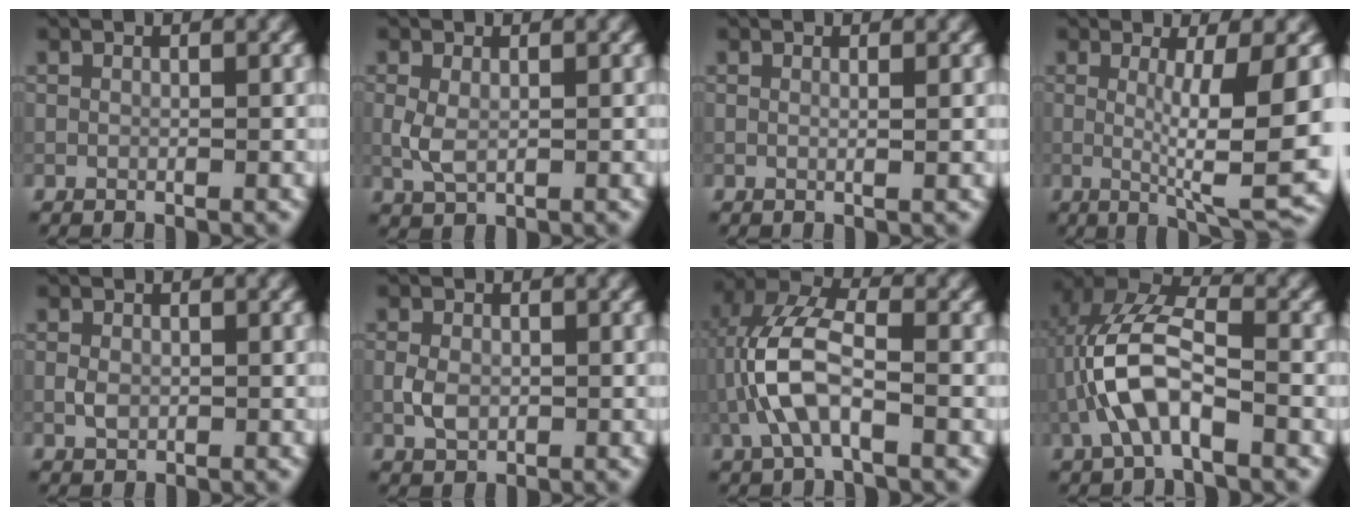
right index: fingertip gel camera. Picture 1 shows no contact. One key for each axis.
{"total": 2.1, "fx": 0.0, "fy": 1.3, "fz": 1.7, "tx": -0.043, "ty": -0.002, "tz": 0.003}
{"total": 1.0, "fx": 0.2, "fy": 0.3, "fz": 0.9, "tx": -0.007, "ty": 0.002, "tz": -0.001}
{"total": 9.5, "fx": 0.0, "fy": 1.6, "fz": 9.3, "tx": -0.134, "ty": -0.010, "tz": 0.004}
{"total": 1.4, "fx": -0.2, "fy": 1.0, "fz": 0.9, "tx": -0.018, "ty": -0.002, "tz": -0.003}
{"total": 2.2, "fx": -0.3, "fy": 1.6, "fz": 1.5, "tx": -0.031, "ty": -0.002, "tz": -0.007}
{"total": 6.8, "fx": -1.4, "fy": 2.9, "fz": 5.9, "tx": -0.137, "ty": 0.014, "tz": -0.030}
{"total": 7.4, "fx": -1.9, "fy": 3.3, "fz": 6.4, "tx": -0.145, "ty": 0.018, "tz": -0.039}